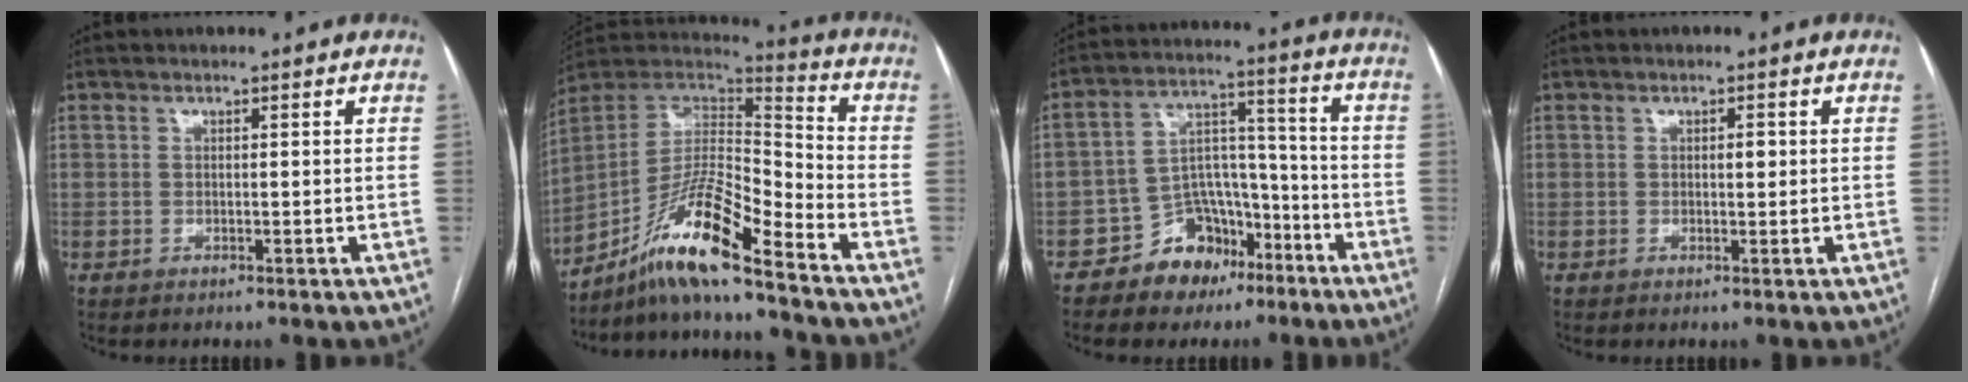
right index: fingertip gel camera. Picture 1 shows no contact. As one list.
[{"total": 14.7, "force": [-10.7, 0.8, 10.0], "torque": [-0.183, 0.012, -0.189]}, {"total": 10.4, "force": [-6.5, 7.0, 4.1], "torque": [-0.066, 0.041, -0.100]}, {"total": 1.2, "force": [0.2, 0.5, 1.1], "torque": [-0.016, 0.002, 0.004]}]